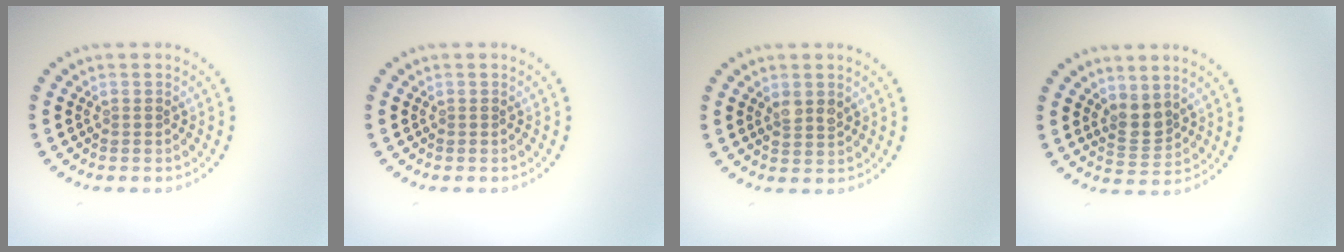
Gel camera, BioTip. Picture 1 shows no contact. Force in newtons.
{"total": 0.0}
{"total": 1.7, "press": 1.7, "slide": 0.4}
{"total": 2.2, "press": 1.8, "slide": 1.3}